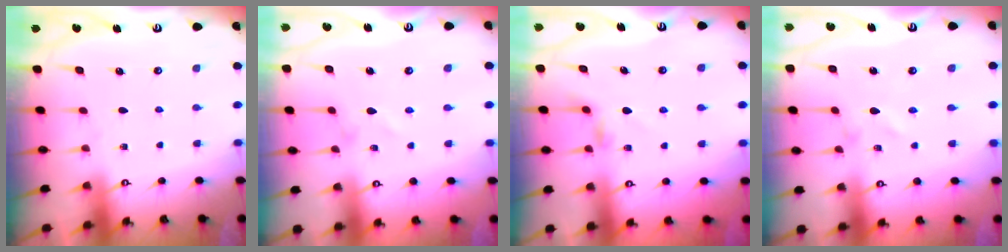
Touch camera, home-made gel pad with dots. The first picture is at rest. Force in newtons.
{"total": 0.0}
{"total": 3.5, "press": 3.4, "slide": 0.5}
{"total": 1.1, "press": 1.1, "slide": 0.1}